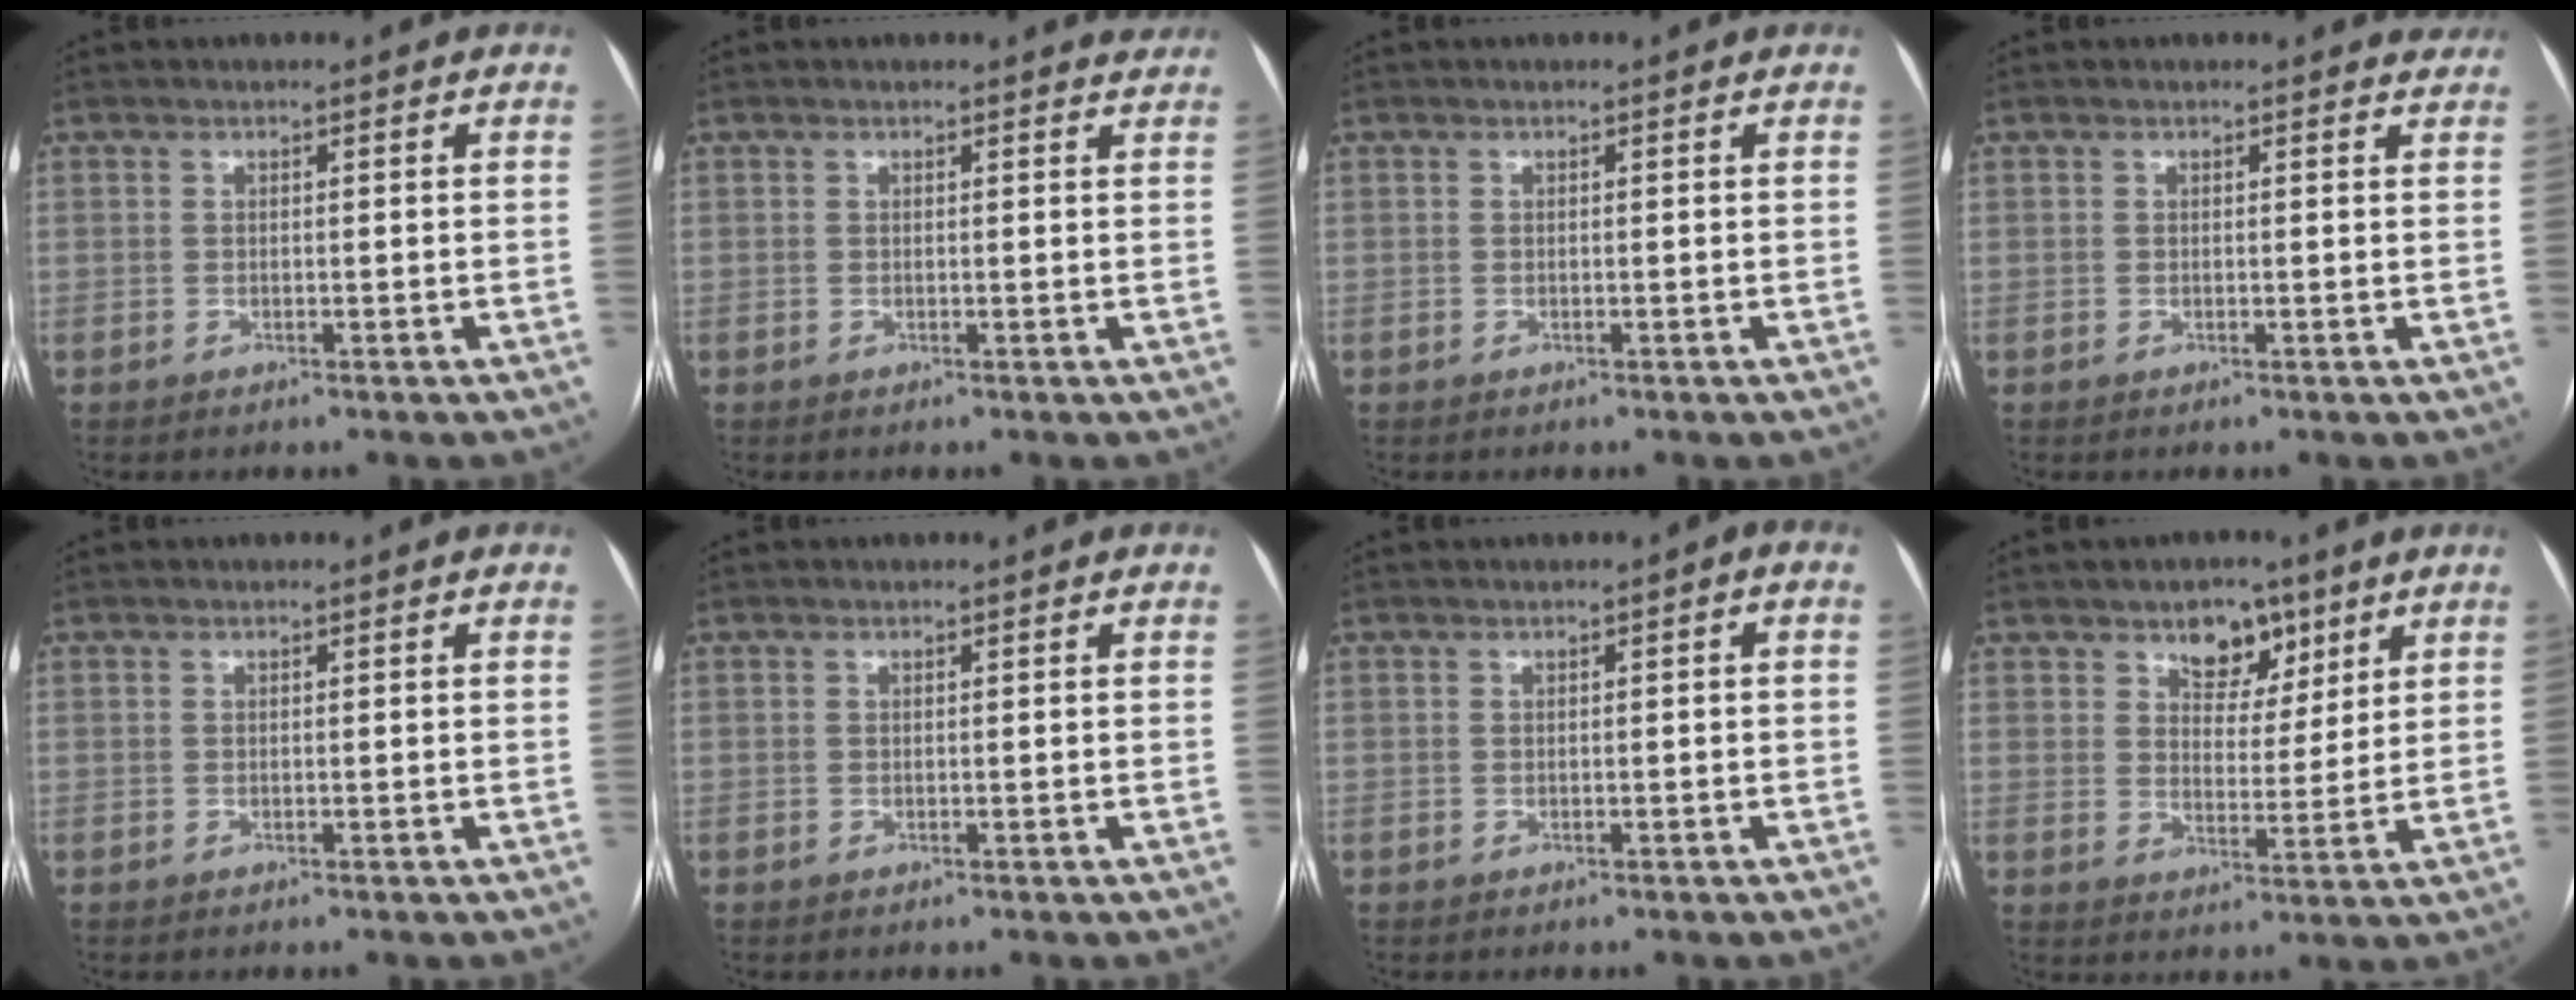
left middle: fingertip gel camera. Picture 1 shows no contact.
{"total": 2.0, "force": [2.0, 0.4, -0.1], "torque": [-0.004, -0.011, 0.002]}
{"total": 0.0}
{"total": 3.0, "force": [2.8, 1.0, 0.1], "torque": [0.005, -0.009, 0.005]}
{"total": 0.0}
{"total": 0.0}
{"total": 0.8, "force": [-0.1, 0.2, 0.8], "torque": [-0.006, 0.005, -0.003]}
{"total": 6.7, "force": [4.3, 3.9, 3.4], "torque": [-0.045, 0.009, 0.071]}